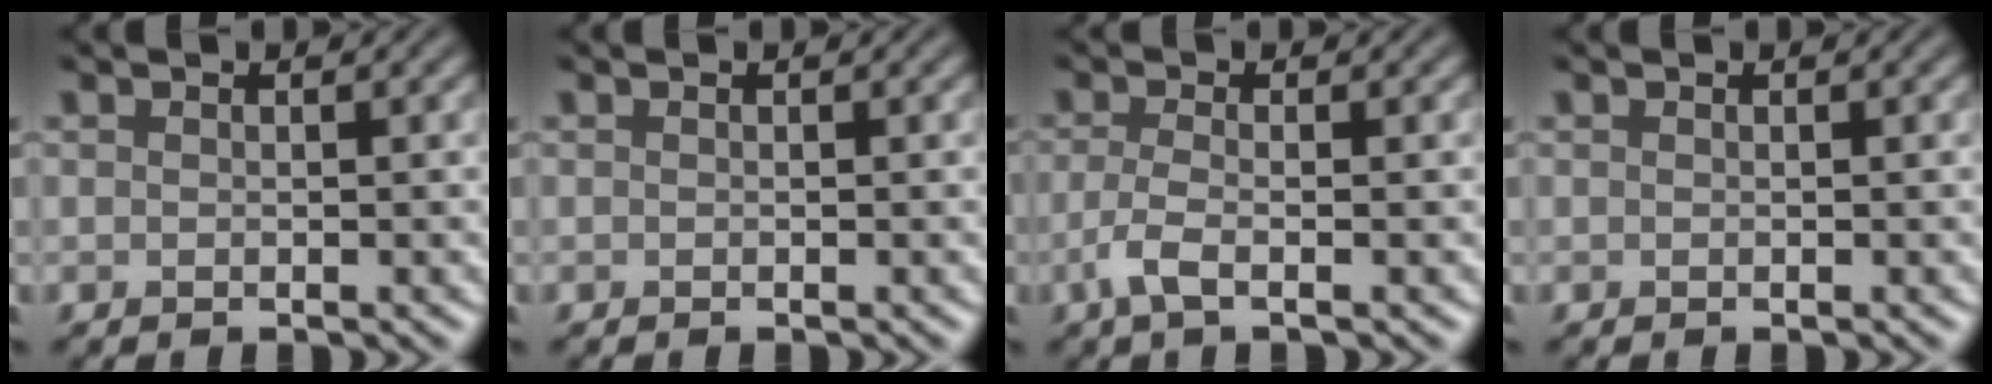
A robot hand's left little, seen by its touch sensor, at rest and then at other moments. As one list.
[{"total": 0.0}, {"total": 2.5, "force": [-1.0, 0.7, 2.2], "torque": [-0.051, -0.004, -0.027]}, {"total": 0.0}]